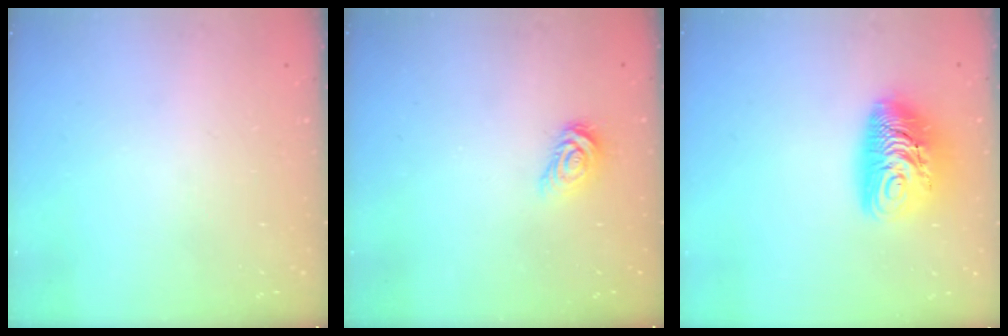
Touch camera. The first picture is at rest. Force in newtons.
{"total": 5.5, "press": 5.5, "slide": 0.6}
{"total": 12.8, "press": 12.8, "slide": 1.2}